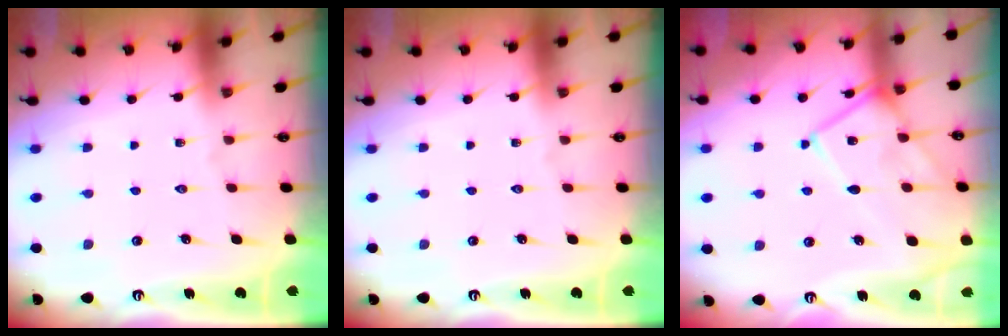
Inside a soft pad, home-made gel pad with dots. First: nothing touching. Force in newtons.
{"total": 0.0}
{"total": 12.7, "press": 12.7, "slide": 1.0}